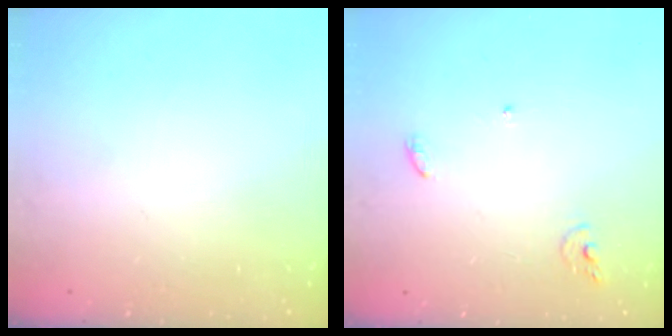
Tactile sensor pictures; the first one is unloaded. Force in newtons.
{"total": 5.4, "press": 5.4, "slide": 0.2}